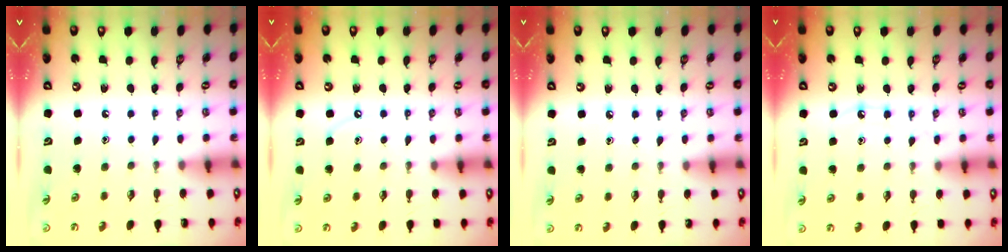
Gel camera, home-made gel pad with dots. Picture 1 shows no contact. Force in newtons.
{"total": 3.3, "press": 3.3, "slide": 0.5}
{"total": 4.2, "press": 4.2, "slide": 0.6}
{"total": 5.9, "press": 5.9, "slide": 0.7}